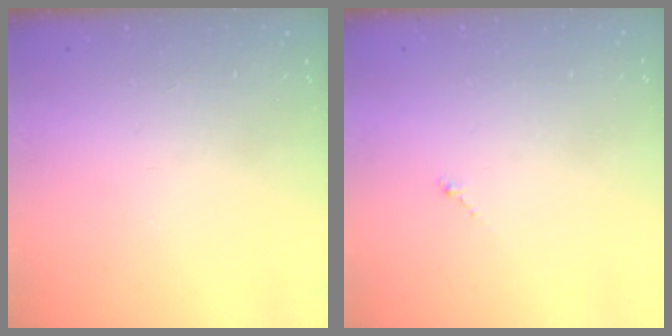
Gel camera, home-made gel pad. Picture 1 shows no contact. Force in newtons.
{"total": 0.7, "press": 0.6, "slide": 0.4}